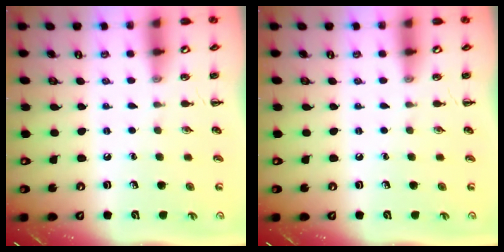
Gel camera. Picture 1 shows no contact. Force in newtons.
{"total": 0.0}